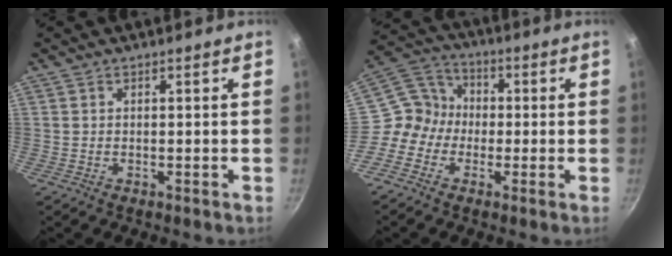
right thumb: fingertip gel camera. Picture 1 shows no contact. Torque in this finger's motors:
{"motor_torque": [-0.07, -0.39, -0.25, -0.19, -0.07]}